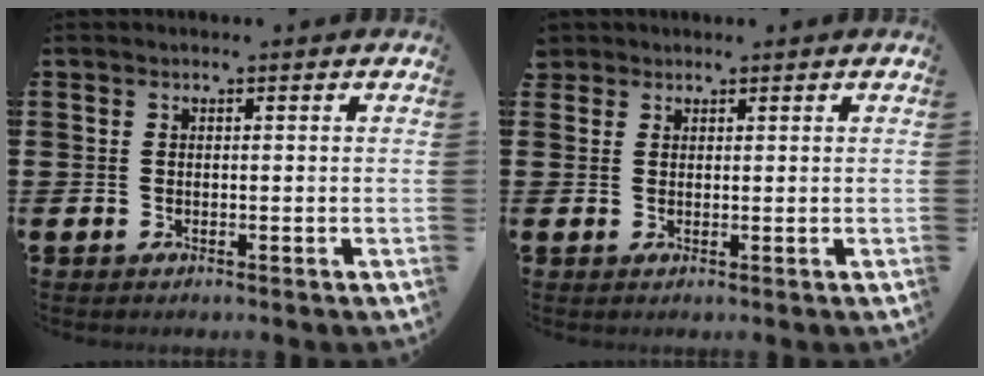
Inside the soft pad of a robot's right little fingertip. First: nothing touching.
{"total": 1.5, "force": [1.3, 0.7, -0.1], "torque": [0.015, -0.001, 0.024]}